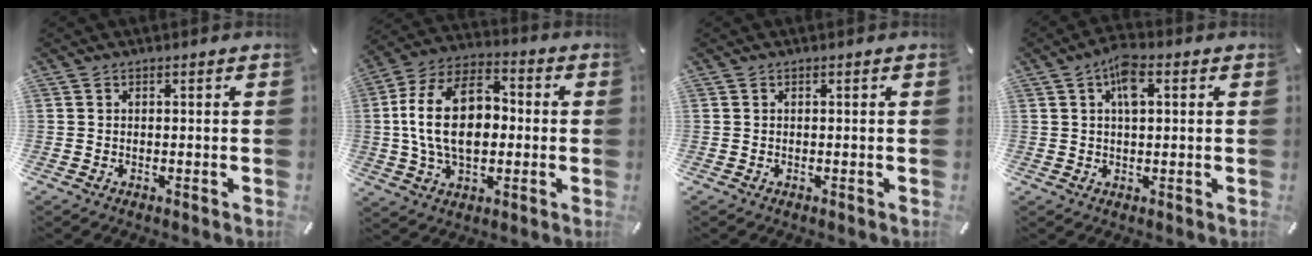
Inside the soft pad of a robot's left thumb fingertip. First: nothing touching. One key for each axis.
{"total": 17.1, "fx": -0.3, "fy": 11.5, "fz": 12.6, "tx": -0.269, "ty": 0.014, "tz": -0.007}
{"total": 0.0}
{"total": 5.8, "fx": 2.1, "fy": 2.7, "fz": 4.7, "tx": -0.084, "ty": 0.003, "tz": 0.033}